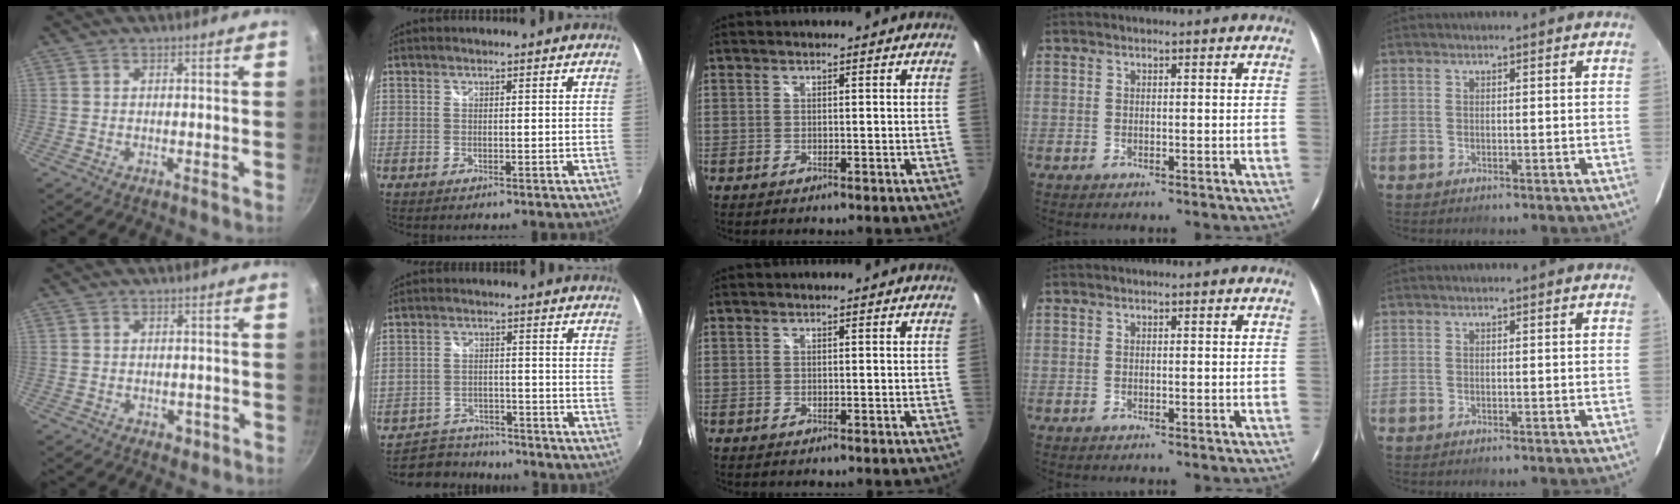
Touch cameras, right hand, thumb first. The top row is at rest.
{"thumb": {"total": 1.8, "force": [-0.6, 1.4, 0.9], "torque": [-0.004, 0.006, -0.001]}, "index": {"total": 7.7, "force": [-6.8, 3.6, 0.8], "torque": [-0.035, 0.012, -0.101]}}